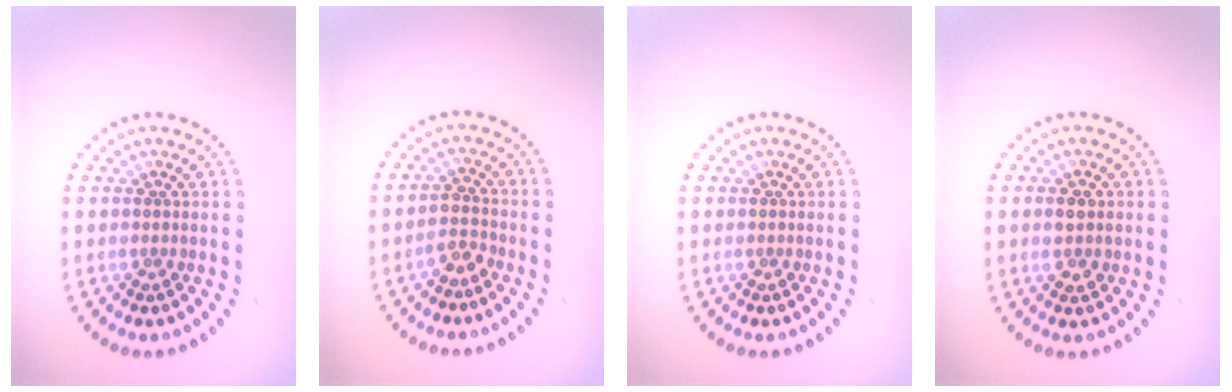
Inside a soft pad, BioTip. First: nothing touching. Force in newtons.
{"total": 1.6, "press": 1.4, "slide": 0.9}
{"total": 0.0}
{"total": 2.3, "press": 2.3, "slide": 0.1}